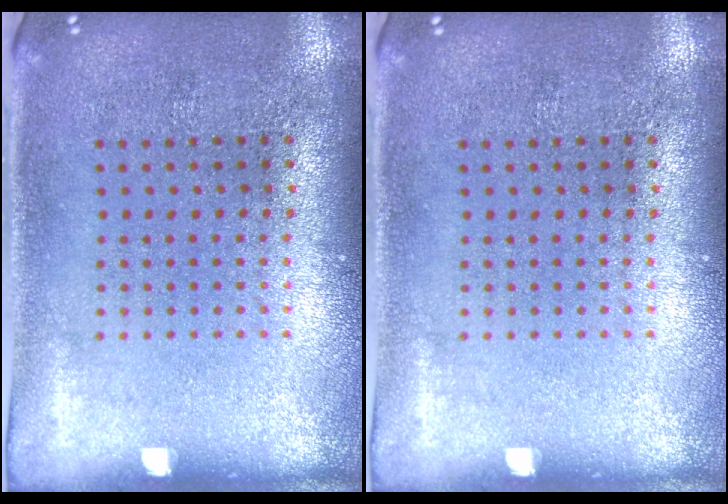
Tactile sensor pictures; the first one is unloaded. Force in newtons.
{"total": 0.0}